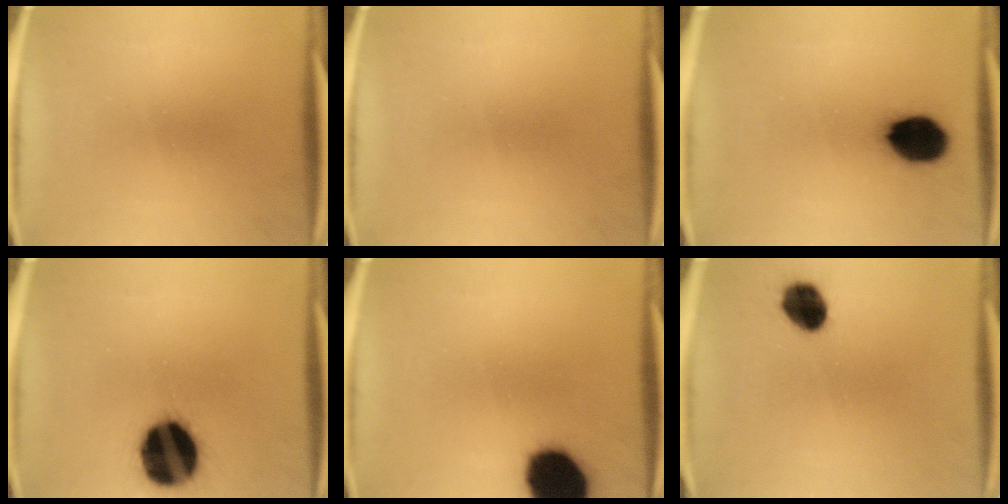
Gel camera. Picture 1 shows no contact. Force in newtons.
{"total": 0.0}
{"total": 12.0}
{"total": 19.8}
{"total": 17.2}
{"total": 8.0}